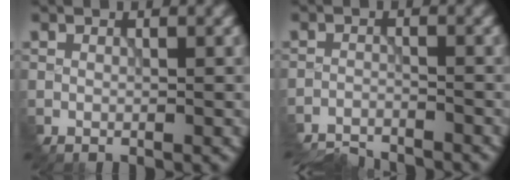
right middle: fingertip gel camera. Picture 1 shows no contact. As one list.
[{"total": 6.5, "force": [-6.5, 0.6, 0.3], "torque": [-0.008, -0.006, -0.097]}]